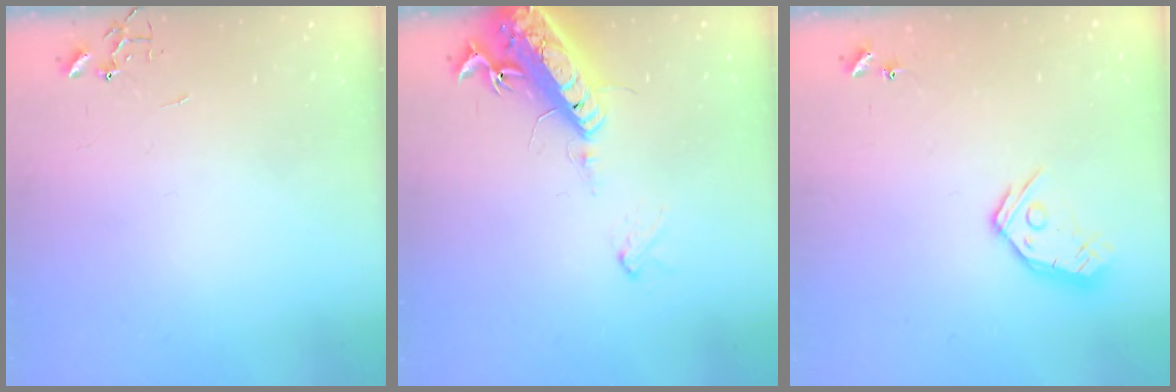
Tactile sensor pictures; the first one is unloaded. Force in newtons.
{"total": 17.9, "press": 17.5, "slide": 3.9}
{"total": 9.9, "press": 9.9, "slide": 0.8}